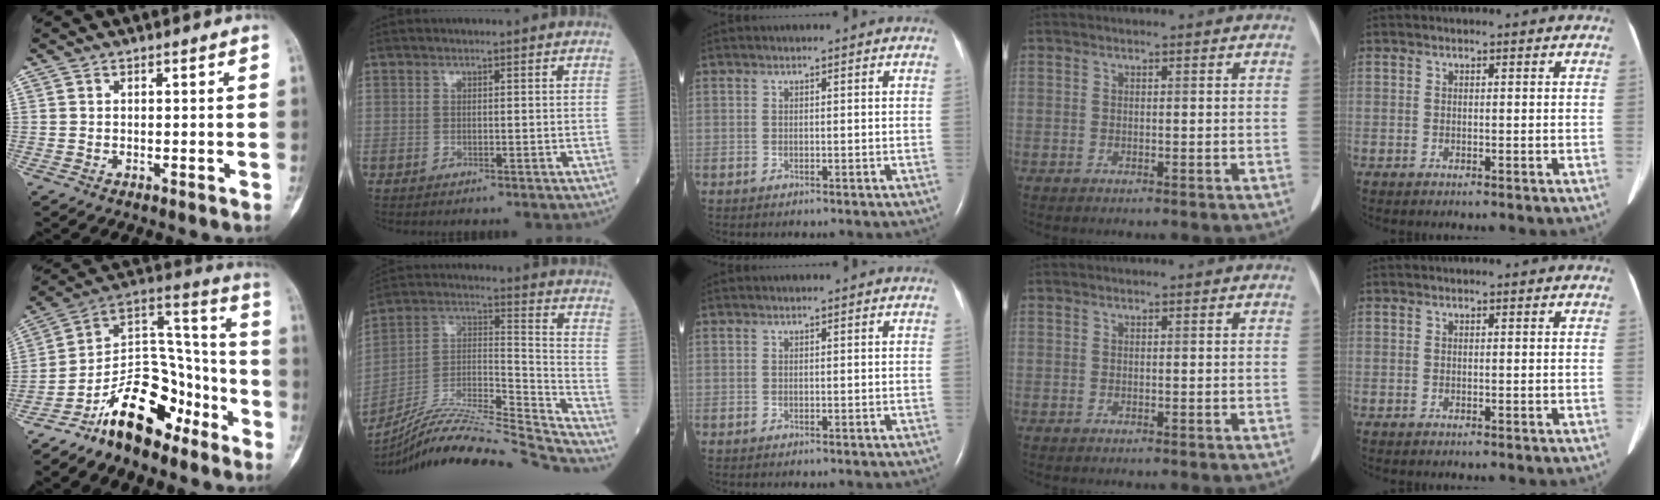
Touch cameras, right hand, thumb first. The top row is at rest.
{"thumb": {"total": 18.0, "force": [-11.1, 9.4, 10.5], "torque": [-0.133, 0.119, -0.195]}, "index": {"total": 26.0, "force": [-24.0, -1.0, 9.9], "torque": [-0.161, -0.008, -0.388]}}